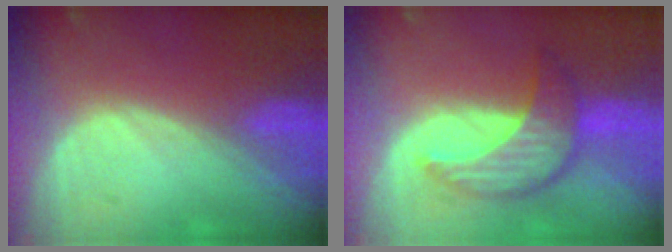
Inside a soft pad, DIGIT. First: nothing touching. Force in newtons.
{"total": 7.3, "press": 7.2, "slide": 0.8}